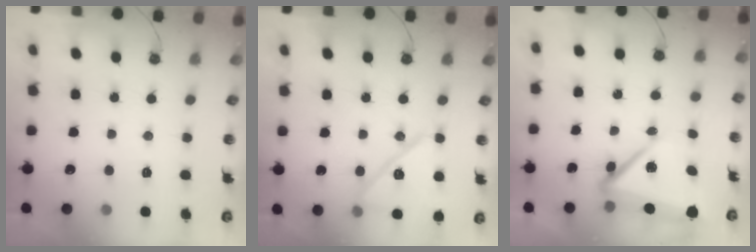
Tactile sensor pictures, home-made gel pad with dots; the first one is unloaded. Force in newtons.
{"total": 15.0, "press": 14.9, "slide": 0.8}
{"total": 9.4, "press": 9.3, "slide": 1.4}